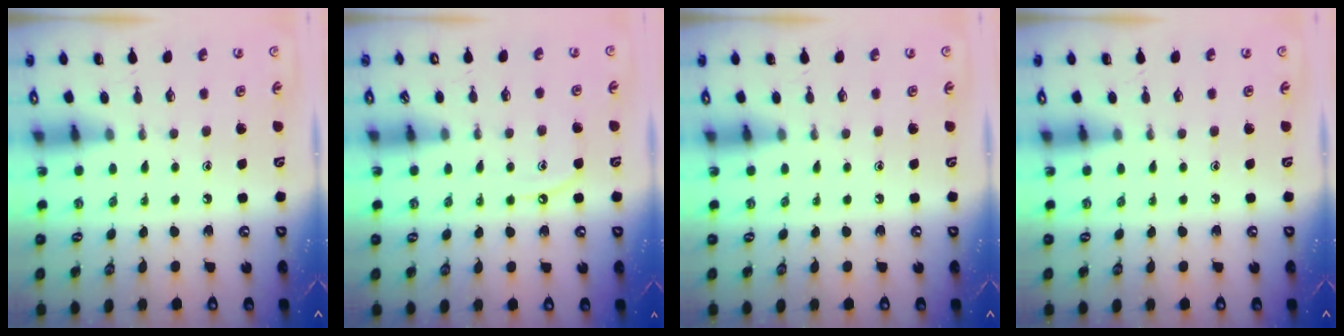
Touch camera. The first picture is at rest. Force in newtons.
{"total": 5.6, "press": 5.6, "slide": 0.5}
{"total": 0.0}
{"total": 0.0}